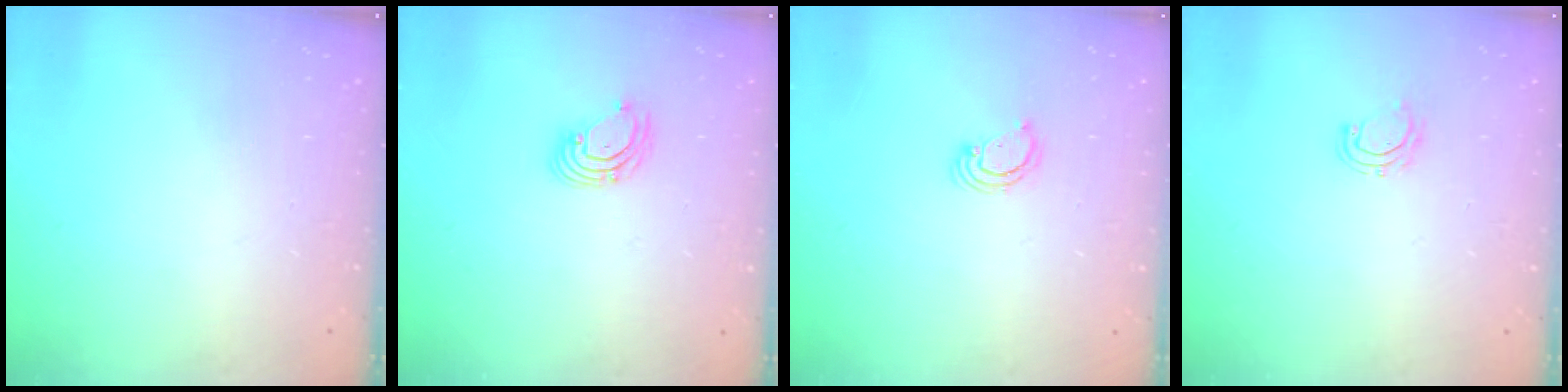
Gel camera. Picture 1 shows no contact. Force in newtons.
{"total": 3.9, "press": 3.9, "slide": 0.6}
{"total": 2.7, "press": 2.7, "slide": 0.2}
{"total": 5.3, "press": 5.2, "slide": 1.0}